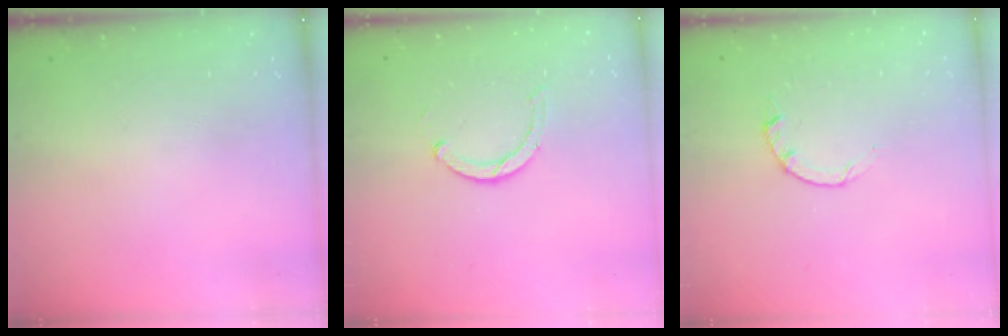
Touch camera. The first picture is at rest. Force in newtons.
{"total": 3.0, "press": 2.9, "slide": 0.5}
{"total": 2.2, "press": 2.1, "slide": 0.4}